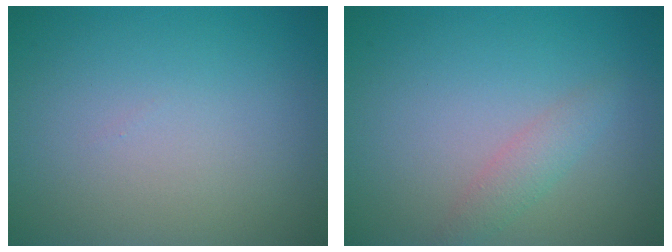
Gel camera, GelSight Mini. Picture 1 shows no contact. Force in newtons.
{"total": 1.6, "press": 1.6, "slide": 0.1}